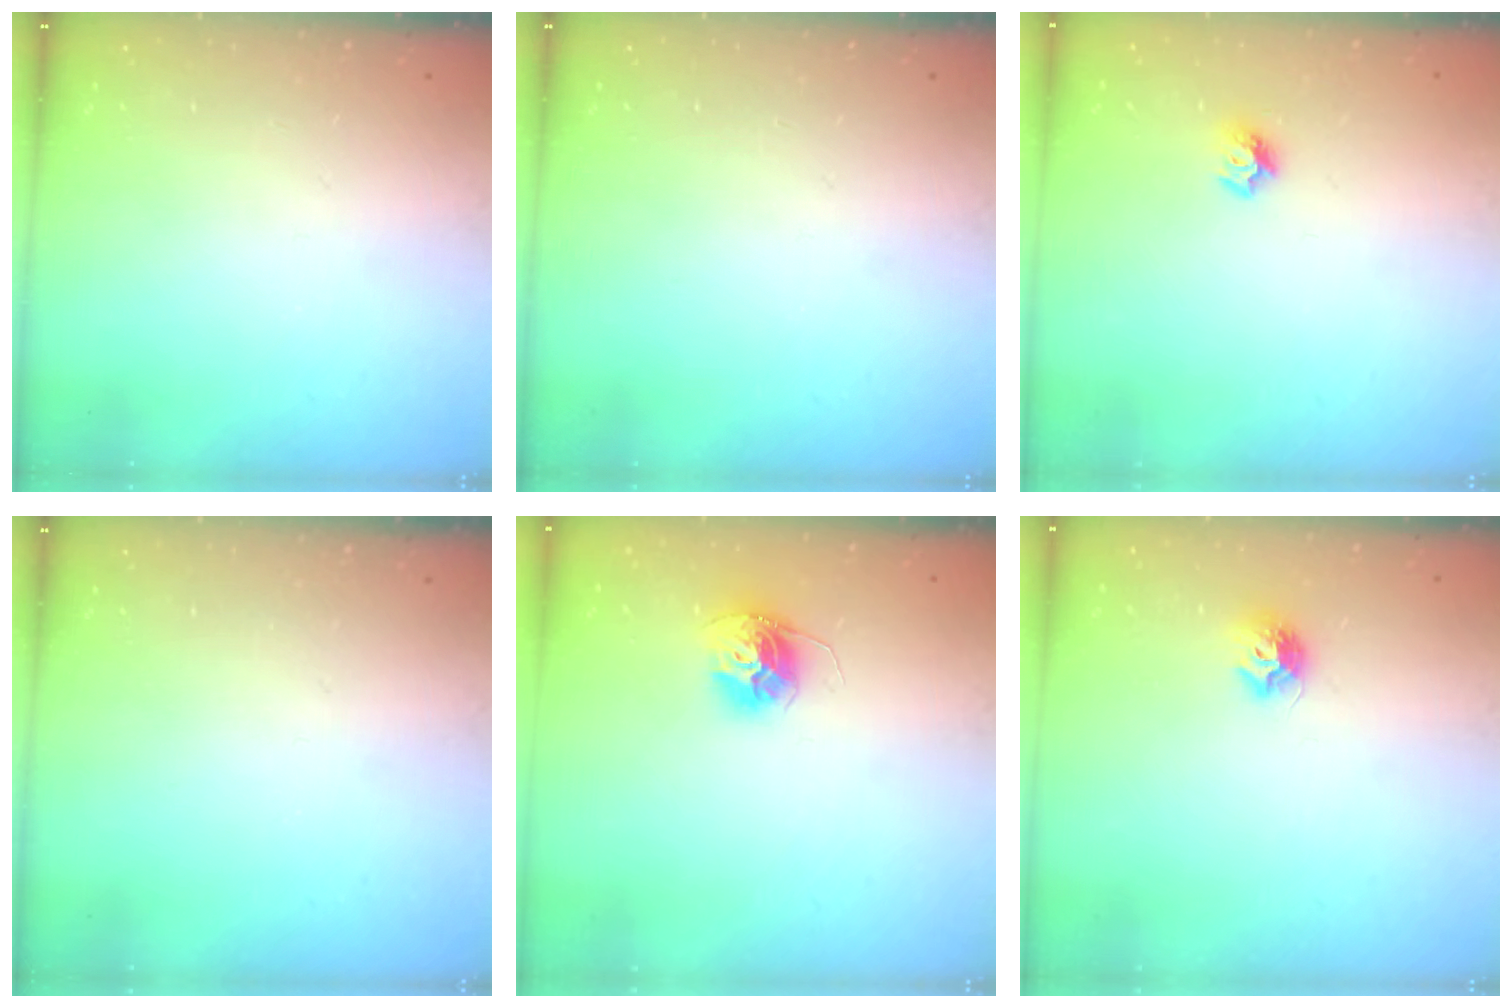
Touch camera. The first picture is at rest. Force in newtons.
{"total": 0.0}
{"total": 7.0, "press": 7.0, "slide": 0.7}
{"total": 0.0}
{"total": 11.9, "press": 11.9, "slide": 1.0}
{"total": 7.5, "press": 7.5, "slide": 0.7}